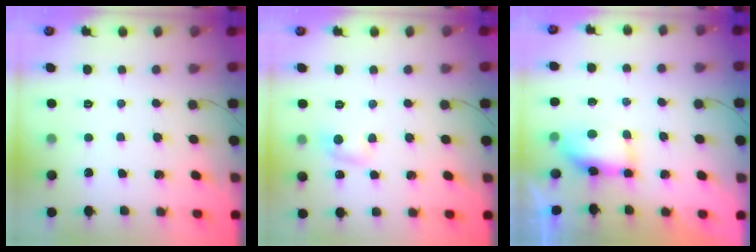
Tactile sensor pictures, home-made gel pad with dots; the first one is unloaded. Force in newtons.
{"total": 5.5, "press": 5.2, "slide": 1.7}
{"total": 9.4, "press": 7.8, "slide": 5.3}